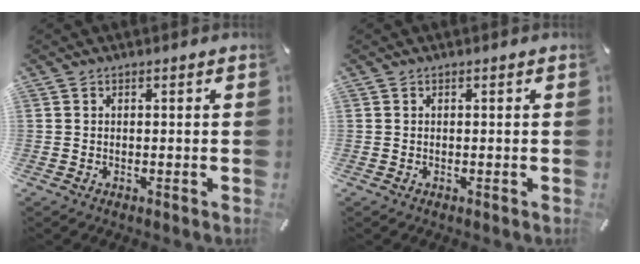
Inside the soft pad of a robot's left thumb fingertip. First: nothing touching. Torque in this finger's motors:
{"motor_torque": [-0.03, -0.03, -0.07, 0.11, 0.00]}